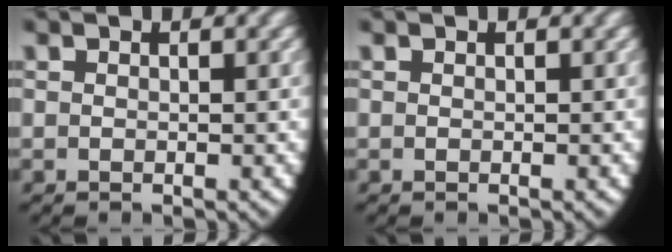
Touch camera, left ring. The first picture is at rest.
{"total": 0.0}